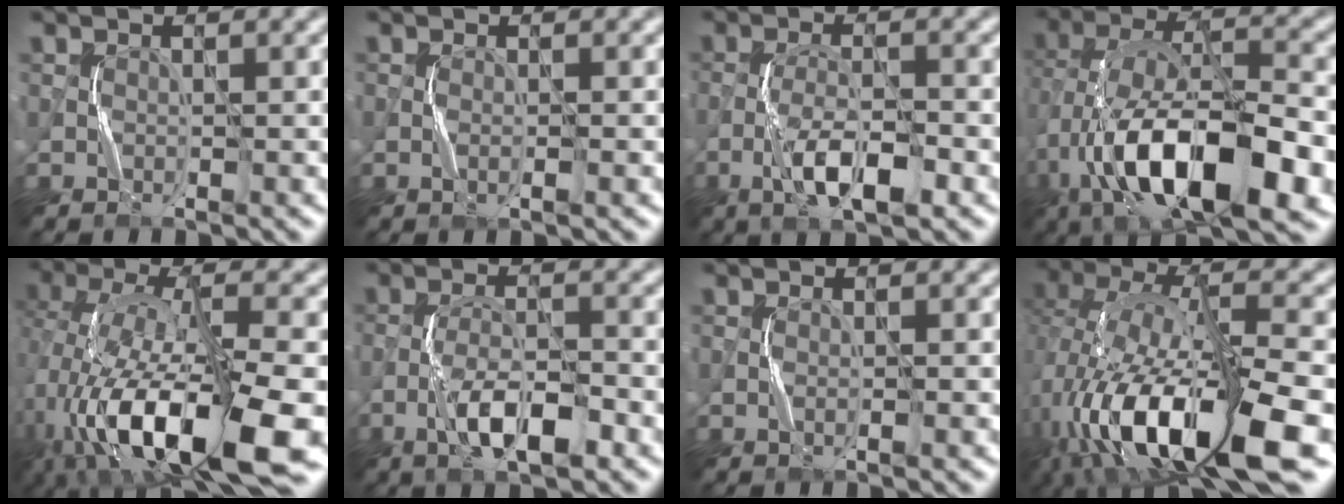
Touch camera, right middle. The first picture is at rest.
{"total": 0.8, "force": [0.1, 0.3, 0.7], "torque": [-0.010, 0.002, -0.001]}
{"total": 4.4, "force": [-2.1, 1.4, 3.6], "torque": [-0.071, 0.003, -0.038]}
{"total": 14.2, "force": [-5.0, 6.5, 11.6], "torque": [-0.195, 0.007, -0.091]}
{"total": 12.9, "force": [-5.2, 4.6, 10.9], "torque": [-0.196, -0.003, -0.090]}
{"total": 4.8, "force": [-2.5, 1.6, 3.8], "torque": [-0.073, 0.005, -0.046]}
{"total": 0.6, "force": [0.3, 0.2, 0.5], "torque": [-0.002, 0.000, 0.000]}
{"total": 14.0, "force": [-6.4, 4.8, 11.5], "torque": [-0.223, -0.004, -0.112]}